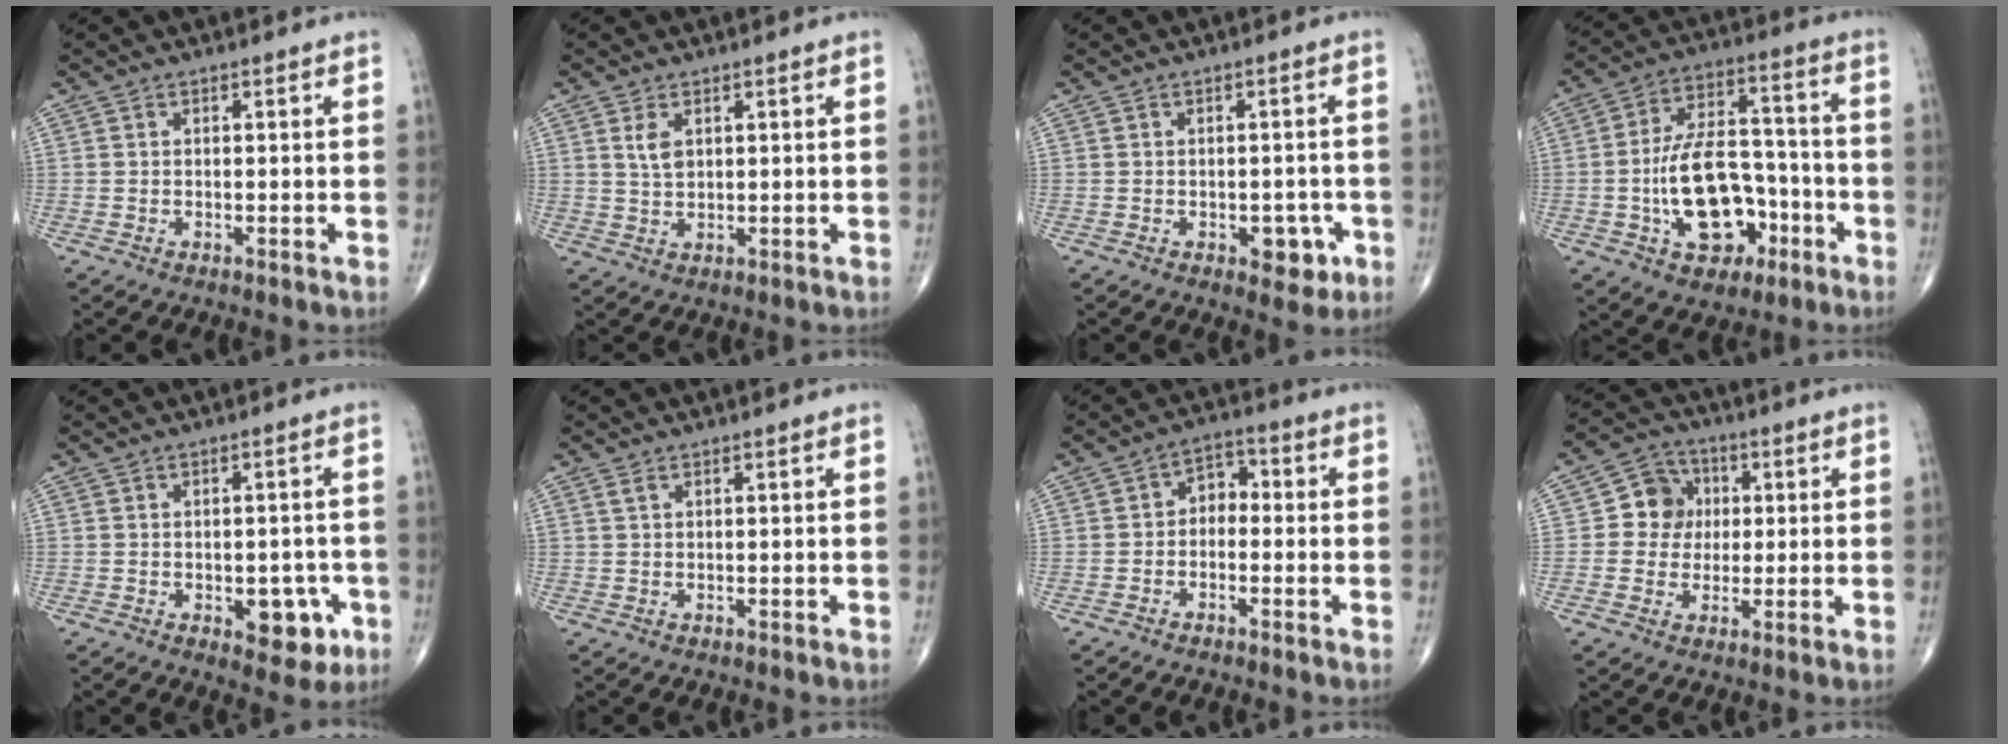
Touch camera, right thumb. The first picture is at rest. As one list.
[{"total": 3.1, "force": [1.2, 1.8, 2.3], "torque": [-0.042, -0.005, 0.028]}, {"total": 4.9, "force": [-2.0, 2.9, 3.5], "torque": [-0.016, 0.010, -0.021]}, {"total": 16.3, "force": [-5.0, 9.9, 12.0], "torque": [-0.178, 0.049, -0.079]}, {"total": 7.4, "force": [-2.5, 4.1, 5.6], "torque": [-0.036, 0.012, -0.023]}, {"total": 0.8, "force": [0.5, 0.2, 0.5], "torque": [-0.012, 0.005, 0.012]}, {"total": 4.4, "force": [-0.7, 3.2, 2.9], "torque": [-0.026, 0.025, -0.028]}, {"total": 7.6, "force": [0.9, 6.9, 3.0], "torque": [-0.009, 0.008, 0.005]}]